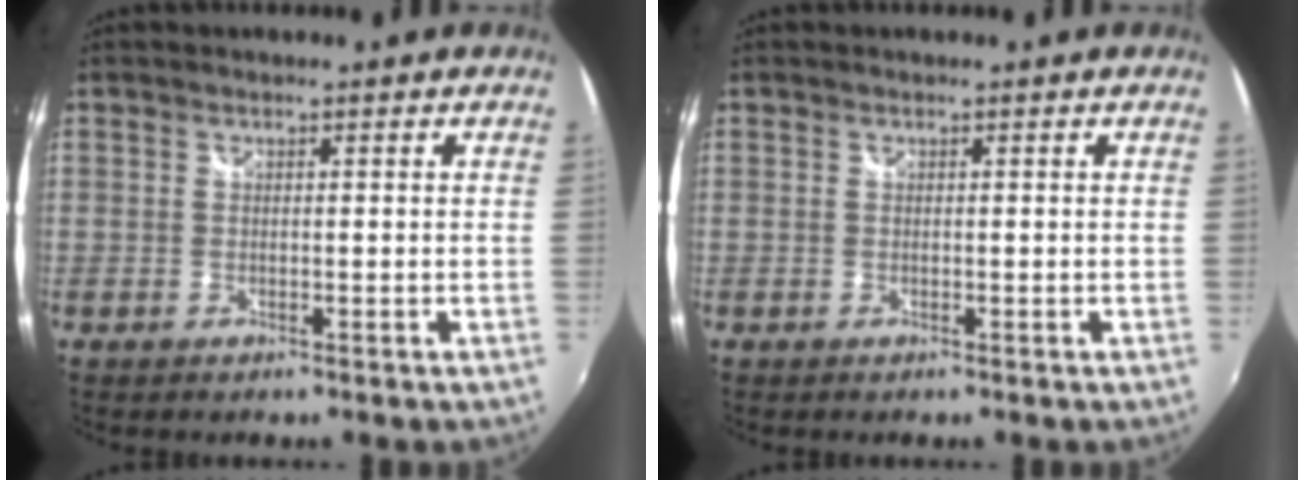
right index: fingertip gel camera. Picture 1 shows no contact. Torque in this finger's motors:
{"motor_torque": [0.21, 0.09, 0.02, 0.01]}